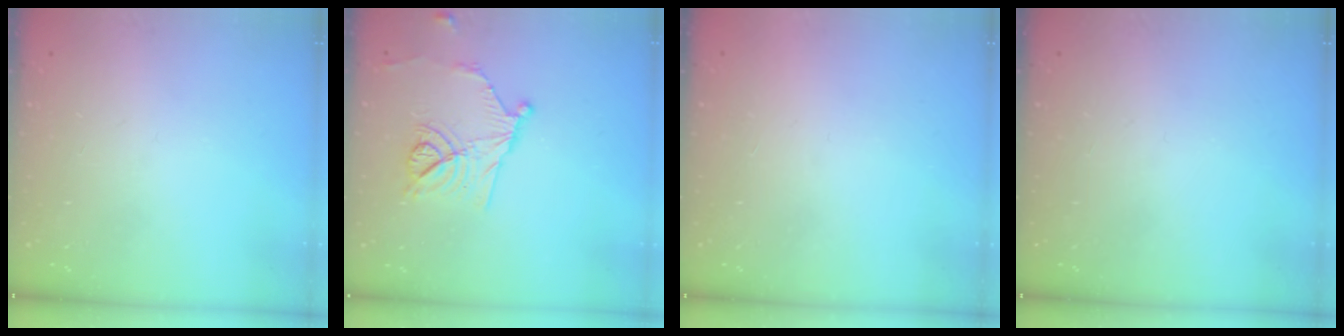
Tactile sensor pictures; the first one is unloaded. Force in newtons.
{"total": 13.6, "press": 13.4, "slide": 2.4}
{"total": 1.5, "press": 1.5, "slide": 0.1}
{"total": 0.0}